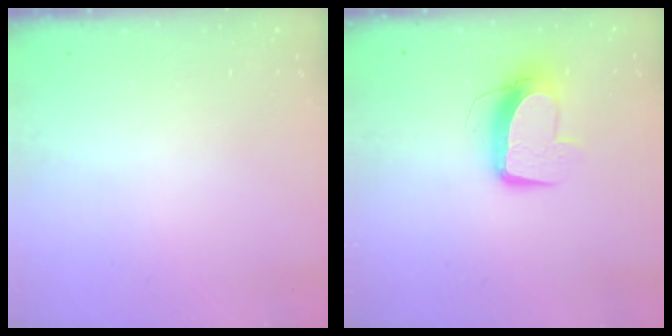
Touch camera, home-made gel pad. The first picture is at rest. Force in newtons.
{"total": 10.7, "press": 10.6, "slide": 1.1}